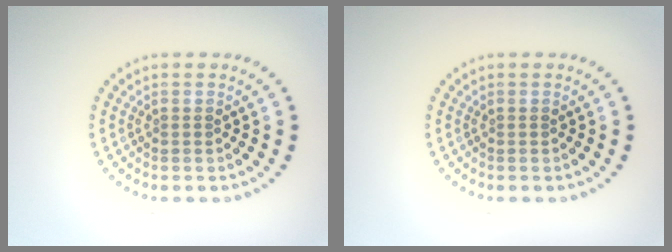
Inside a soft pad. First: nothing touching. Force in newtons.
{"total": 0.0}